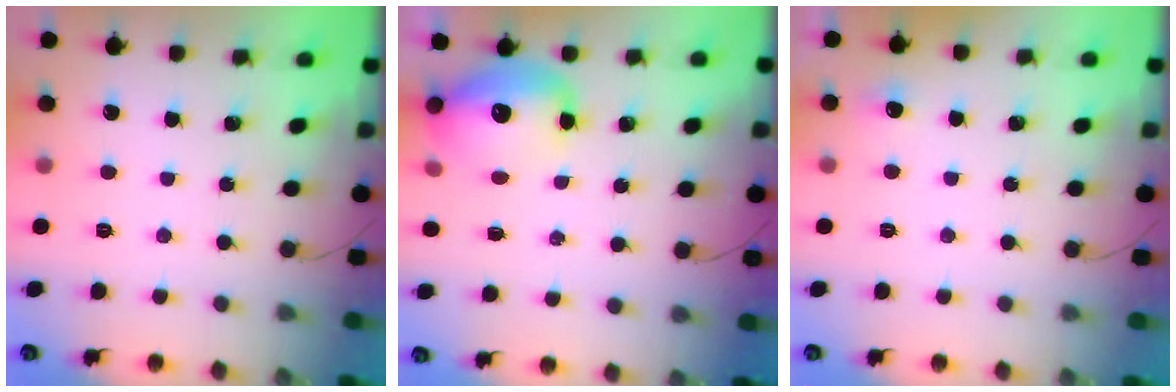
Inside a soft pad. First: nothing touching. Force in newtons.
{"total": 12.4, "press": 12.0, "slide": 3.2}
{"total": 3.6, "press": 3.3, "slide": 1.5}